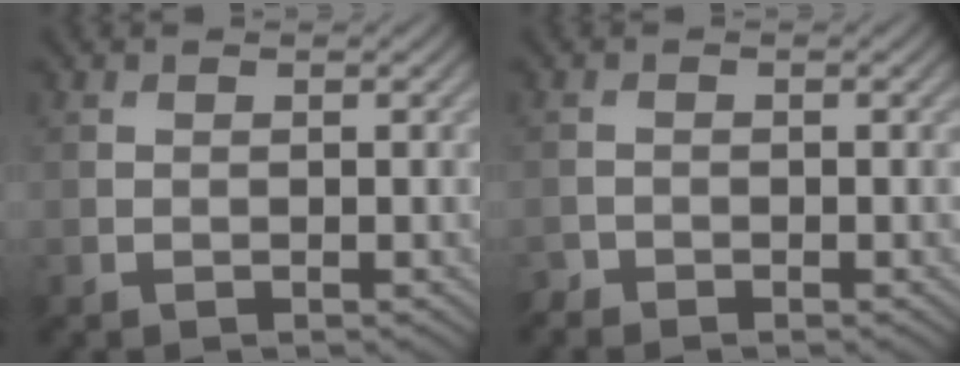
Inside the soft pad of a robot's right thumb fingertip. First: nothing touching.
{"total": 1.0, "force": [-1.0, 0.2, -0.1], "torque": [-0.001, 0.001, -0.023]}